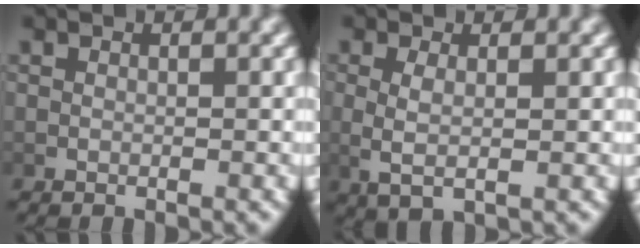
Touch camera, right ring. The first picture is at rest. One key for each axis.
{"total": 3.5, "fx": 0.2, "fy": 1.8, "fz": 3.0, "tx": -0.072, "ty": -0.012, "tz": 0.017}